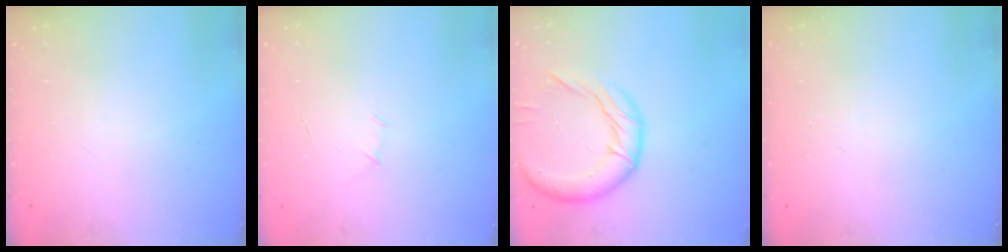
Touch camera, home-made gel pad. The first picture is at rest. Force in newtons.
{"total": 3.5, "press": 3.4, "slide": 0.9}
{"total": 15.8, "press": 15.8, "slide": 1.2}
{"total": 0.0}